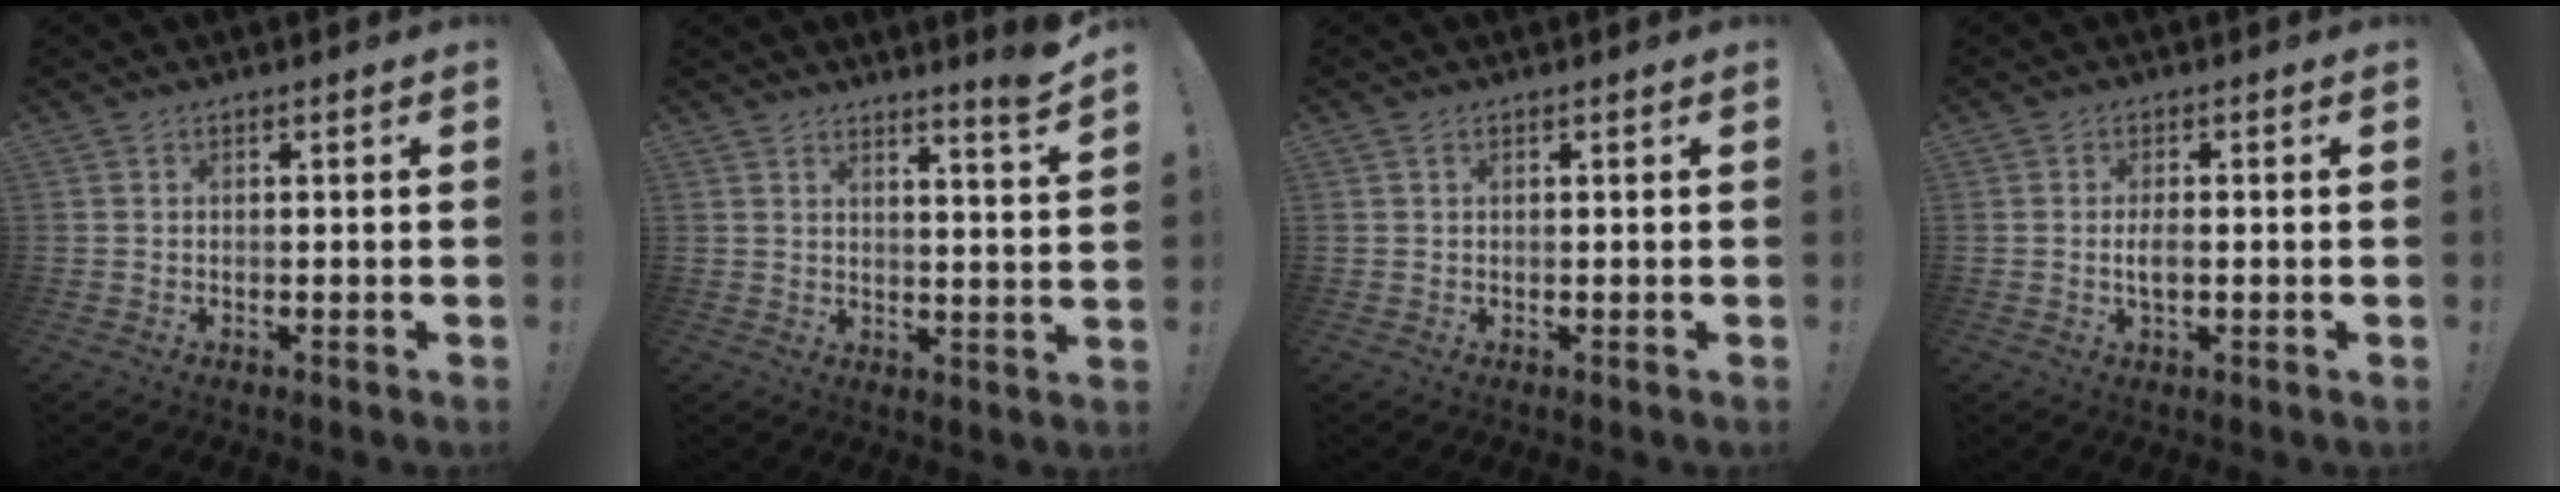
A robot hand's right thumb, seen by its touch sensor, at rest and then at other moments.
{"total": 5.6, "force": [4.4, -0.5, 3.4], "torque": [-0.035, -0.043, 0.067]}
{"total": 0.6, "force": [0.3, 0.4, 0.3], "torque": [-0.001, 0.000, 0.004]}
{"total": 3.1, "force": [-0.6, 1.2, 2.8], "torque": [-0.057, 0.000, -0.014]}